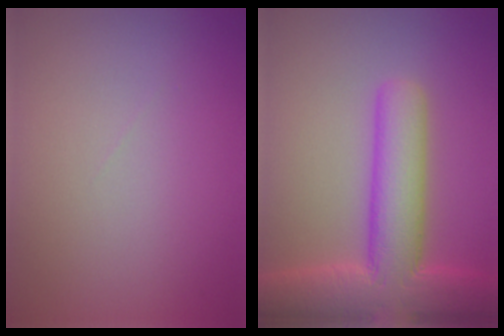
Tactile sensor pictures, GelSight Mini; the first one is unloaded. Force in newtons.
{"total": 9.1, "press": 9.1, "slide": 0.6}